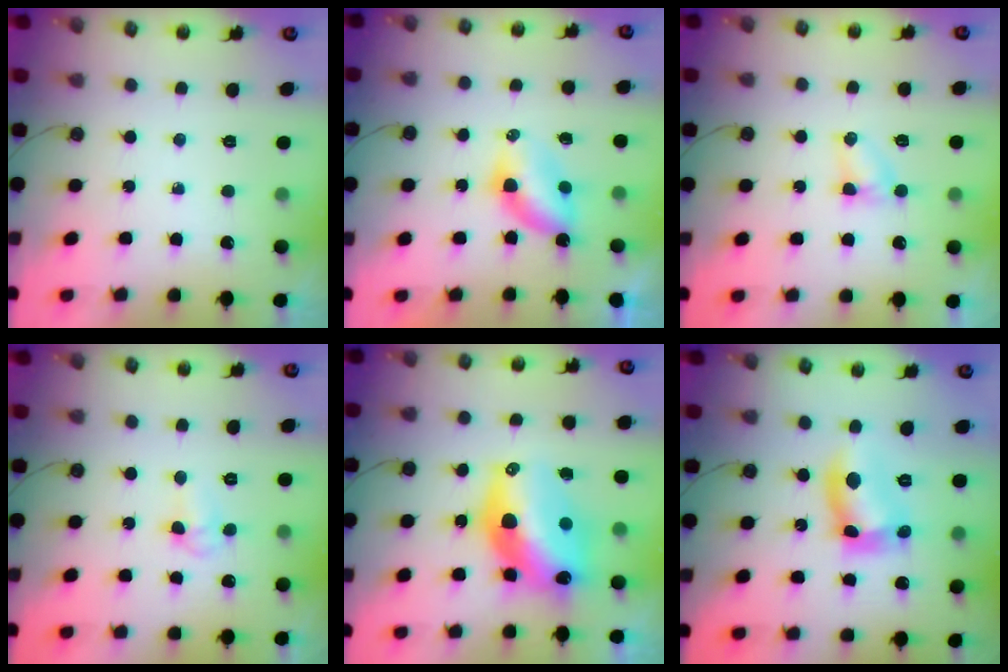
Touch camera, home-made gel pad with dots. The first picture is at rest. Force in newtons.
{"total": 6.3, "press": 6.2, "slide": 0.6}
{"total": 3.6, "press": 3.6, "slide": 0.4}
{"total": 4.3, "press": 3.5, "slide": 2.5}
{"total": 16.6, "press": 16.5, "slide": 1.8}
{"total": 13.0, "press": 13.0, "slide": 1.0}